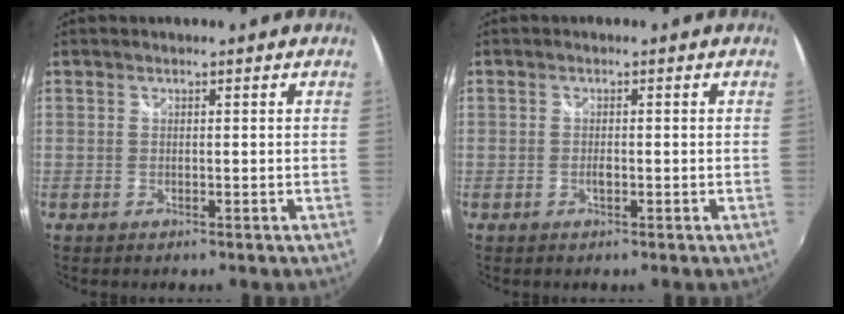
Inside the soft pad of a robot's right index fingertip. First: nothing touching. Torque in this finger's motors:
{"motor_torque": [0.15, 0.08, 0.06, 0.01]}